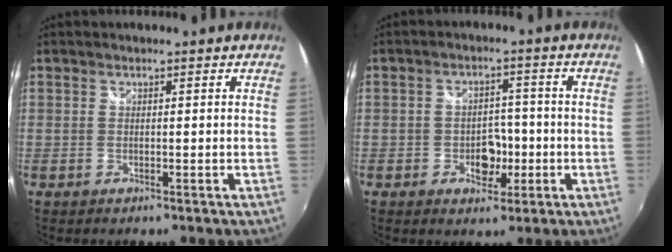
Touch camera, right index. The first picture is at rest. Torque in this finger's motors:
{"motor_torque": [-0.11, 0.66, 0.03, 0.03]}